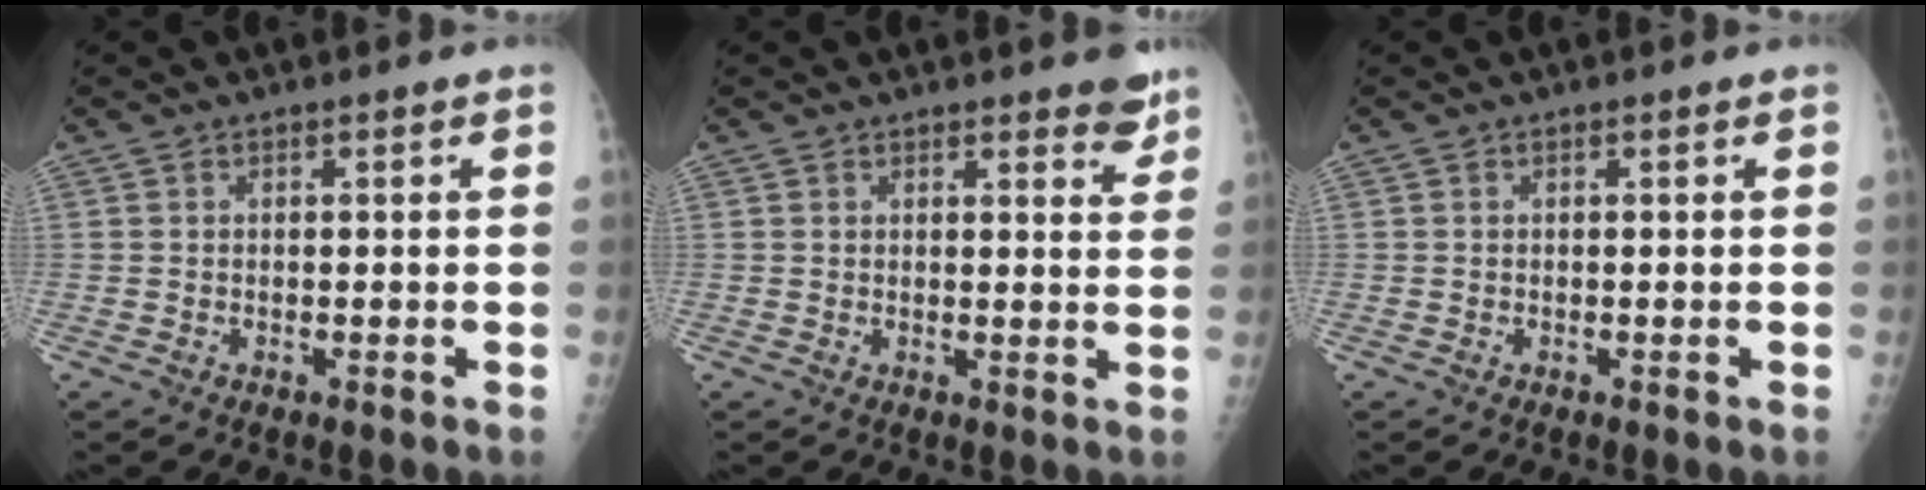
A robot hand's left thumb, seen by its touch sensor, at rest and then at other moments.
{"total": 3.8, "force": [2.8, 1.2, 2.1], "torque": [-0.006, -0.016, 0.031]}
{"total": 0.0}